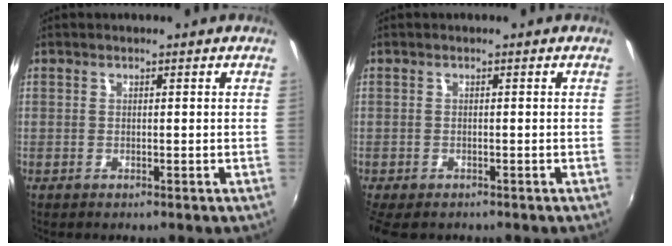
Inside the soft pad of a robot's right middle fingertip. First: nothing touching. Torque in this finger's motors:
{"motor_torque": [0.58, -0.75, 0.17, 0.05]}